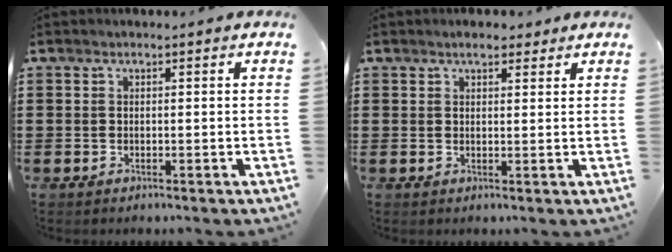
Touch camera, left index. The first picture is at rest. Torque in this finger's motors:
{"motor_torque": [0.42, -0.30, 0.06, 0.05]}